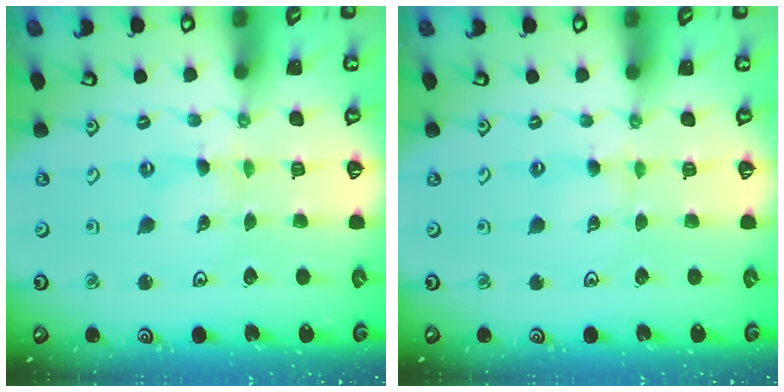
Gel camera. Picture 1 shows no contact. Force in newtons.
{"total": 2.6, "press": 2.6, "slide": 0.3}